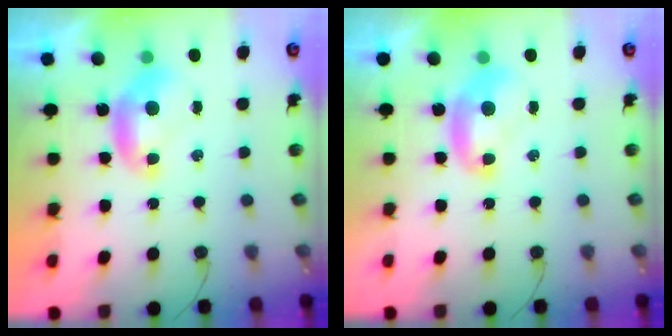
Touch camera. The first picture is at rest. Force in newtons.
{"total": 1.6, "press": 1.5, "slide": 0.3}